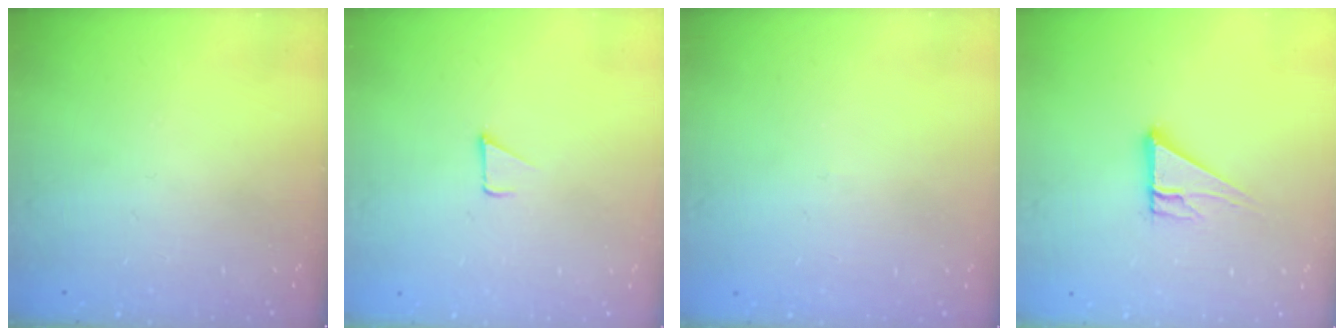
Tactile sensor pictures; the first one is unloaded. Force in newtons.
{"total": 1.2, "press": 1.2, "slide": 0.1}
{"total": 2.7, "press": 2.7, "slide": 0.3}
{"total": 8.5, "press": 8.4, "slide": 0.8}